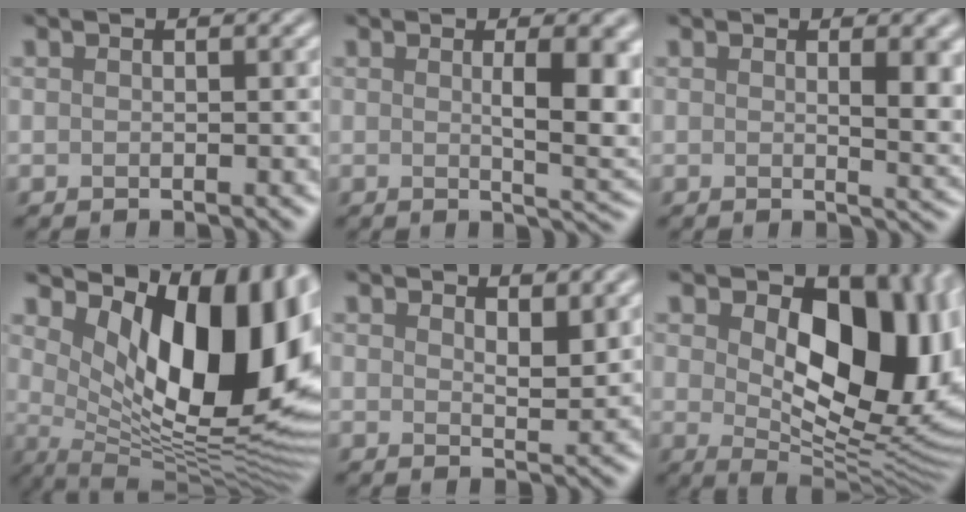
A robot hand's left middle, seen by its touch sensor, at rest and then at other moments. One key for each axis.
{"total": 6.4, "fx": 0.8, "fy": 1.7, "fz": 6.2, "tx": -0.076, "ty": -0.004, "tz": 0.019}
{"total": 4.0, "fx": 1.1, "fy": 1.3, "fz": 3.6, "tx": -0.038, "ty": -0.002, "tz": 0.018}
{"total": 14.8, "fx": 3.8, "fy": 7.0, "fz": 12.5, "tx": -0.165, "ty": -0.014, "tz": 0.070}
{"total": 2.4, "fx": 1.6, "fy": 0.8, "fz": 1.6, "tx": -0.022, "ty": -0.006, "tz": 0.030}
{"total": 14.5, "fx": 2.9, "fy": 8.4, "fz": 11.4, "tx": -0.147, "ty": -0.012, "tz": 0.058}